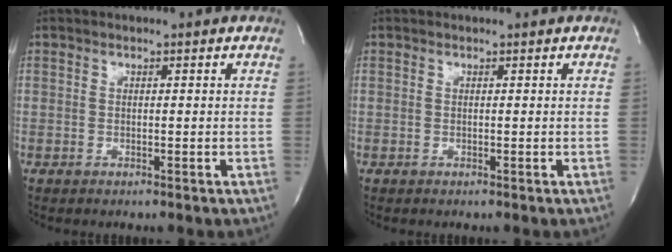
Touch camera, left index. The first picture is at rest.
{"total": 0.0}